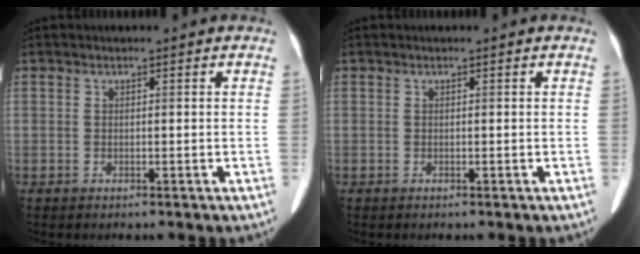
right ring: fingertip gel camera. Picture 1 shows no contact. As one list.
[{"total": 0.0}]